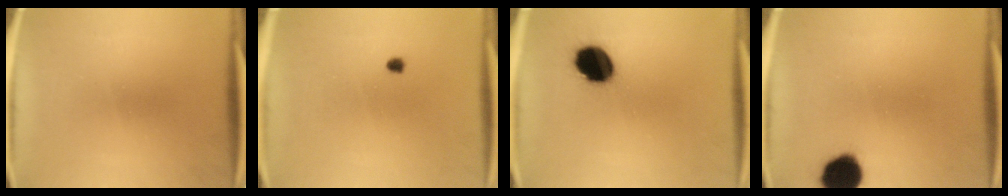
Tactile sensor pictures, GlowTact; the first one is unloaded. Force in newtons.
{"total": 0.9}
{"total": 11.7}
{"total": 10.6}